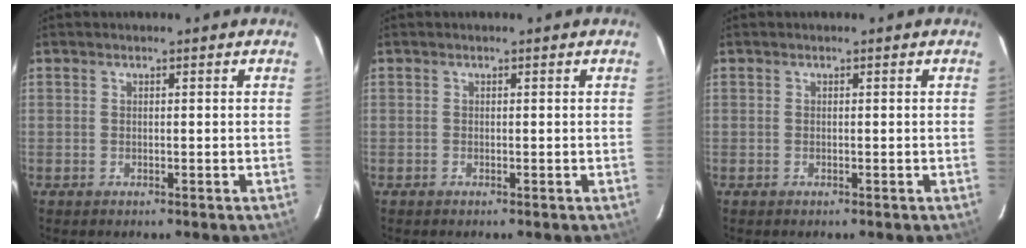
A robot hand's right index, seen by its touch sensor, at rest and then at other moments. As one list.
[{"total": 0.0}, {"total": 0.0}]